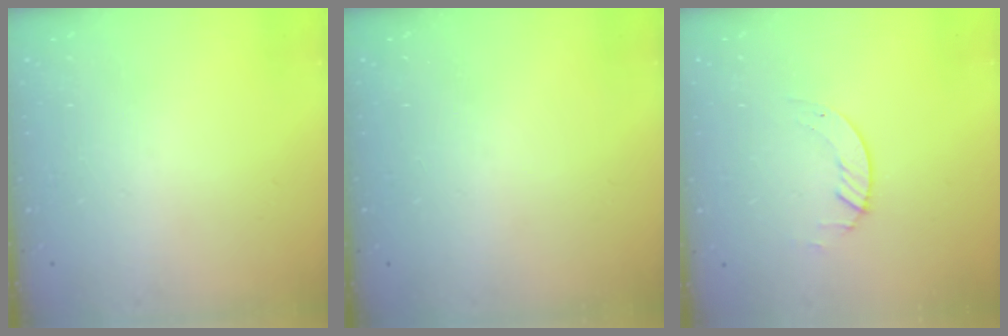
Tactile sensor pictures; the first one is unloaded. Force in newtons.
{"total": 0.0}
{"total": 1.2, "press": 1.1, "slide": 0.2}